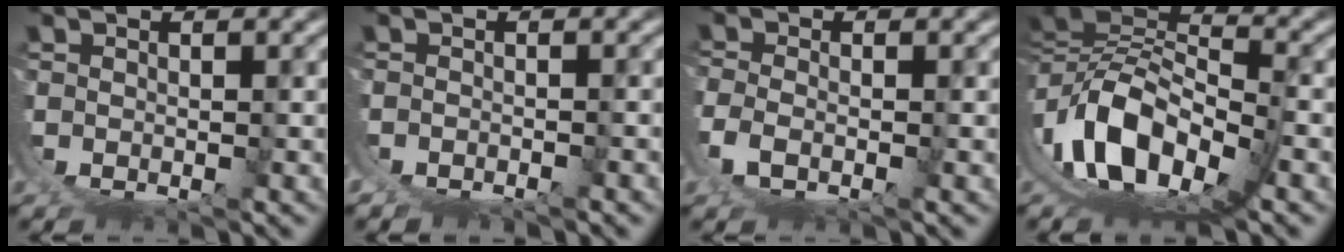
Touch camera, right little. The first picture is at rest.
{"total": 2.7, "force": [-1.1, 2.2, 1.1], "torque": [-0.039, -0.005, -0.016]}
{"total": 2.5, "force": [0.5, 1.4, 2.0], "torque": [-0.066, -0.015, 0.016]}
{"total": 13.4, "force": [1.0, 8.9, 10.0], "torque": [-0.206, -0.034, 0.025]}